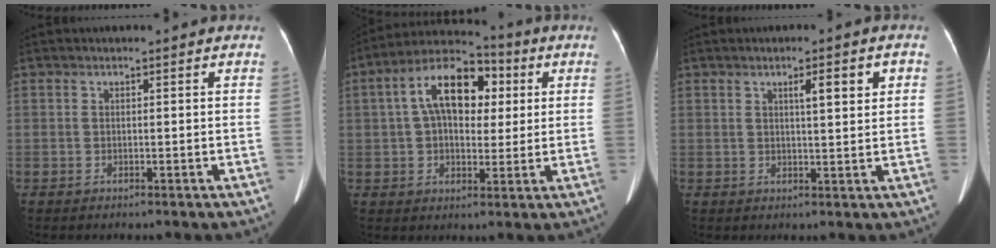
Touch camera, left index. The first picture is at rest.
{"total": 12.4, "force": [2.9, 6.7, 10.0], "torque": [-0.184, 0.042, 0.045]}
{"total": 4.1, "force": [1.6, 0.5, 3.8], "torque": [-0.057, 0.006, 0.025]}